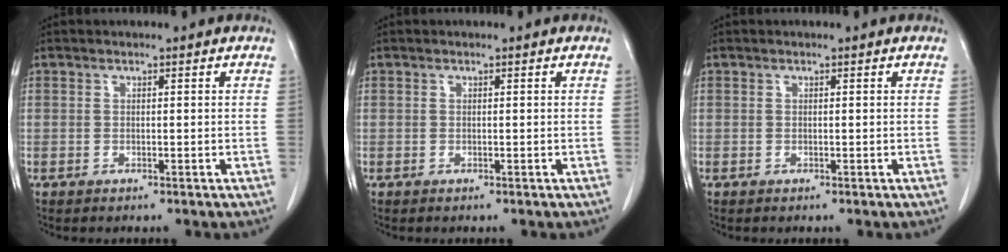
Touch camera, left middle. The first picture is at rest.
{"total": 0.0}
{"total": 0.0}